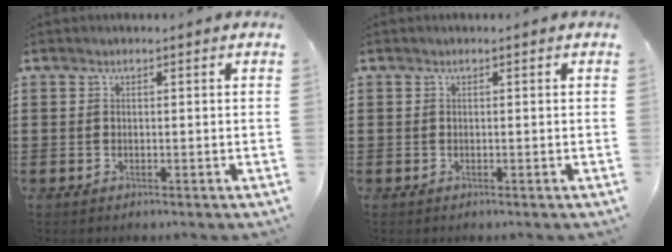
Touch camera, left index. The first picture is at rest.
{"total": 0.0}